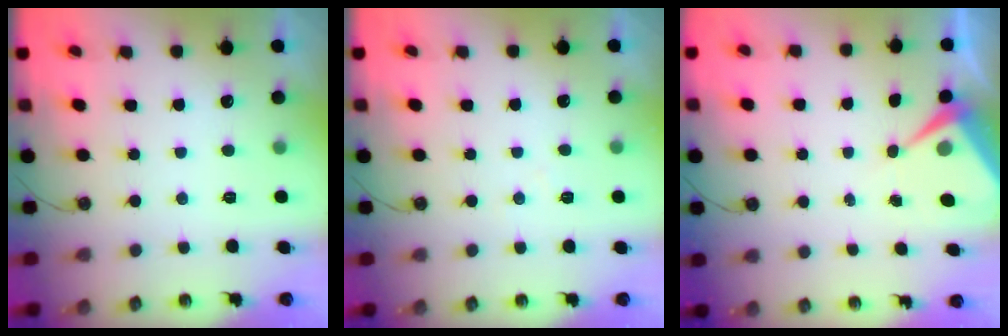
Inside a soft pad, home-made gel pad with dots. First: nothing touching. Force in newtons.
{"total": 4.5, "press": 4.5, "slide": 0.7}
{"total": 6.8, "press": 6.7, "slide": 0.7}